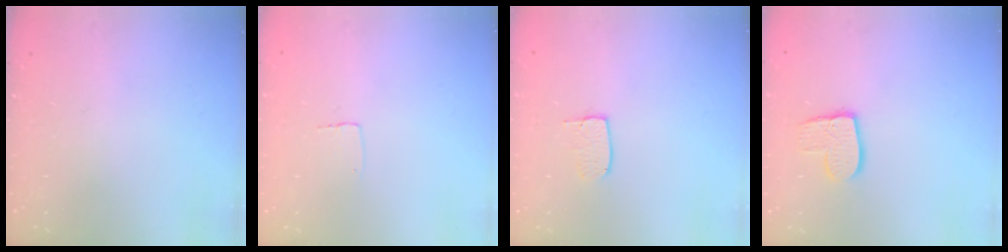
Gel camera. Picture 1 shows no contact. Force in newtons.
{"total": 2.6, "press": 2.6, "slide": 0.1}
{"total": 5.5, "press": 5.5, "slide": 0.4}
{"total": 10.0, "press": 10.0, "slide": 0.8}